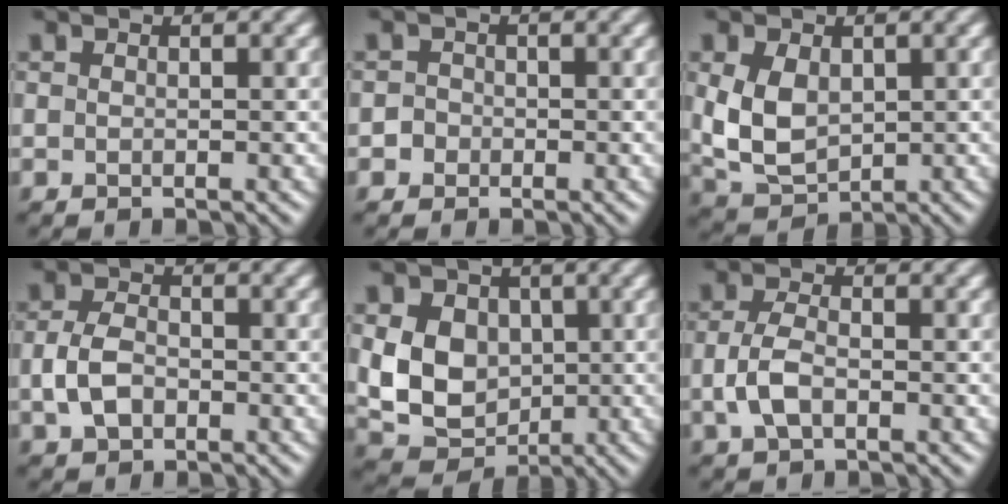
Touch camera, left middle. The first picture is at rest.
{"total": 1.2, "force": [-0.3, 1.1, 0.2], "torque": [0.009, 0.000, -0.013]}
{"total": 5.2, "force": [0.6, 3.6, 3.7], "torque": [-0.084, -0.002, 0.016]}
{"total": 3.5, "force": [-0.7, 2.5, 2.4], "torque": [-0.052, 0.001, -0.017]}
{"total": 7.2, "force": [0.6, 5.7, 4.4], "torque": [-0.092, -0.004, 0.006]}
{"total": 3.1, "force": [-0.7, 1.8, 2.5], "torque": [-0.055, 0.002, -0.018]}